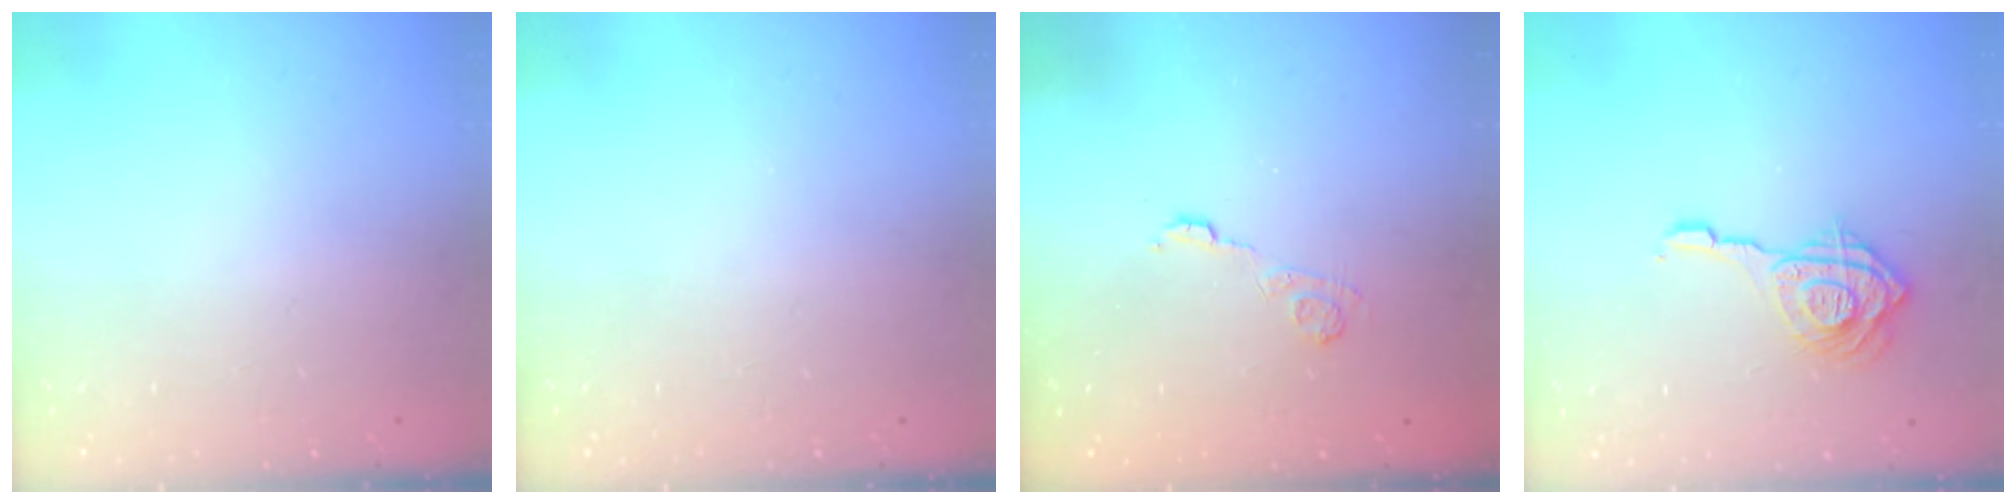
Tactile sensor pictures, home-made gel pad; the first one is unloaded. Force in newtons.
{"total": 0.0}
{"total": 3.6, "press": 3.4, "slide": 1.2}
{"total": 12.8, "press": 12.7, "slide": 1.4}